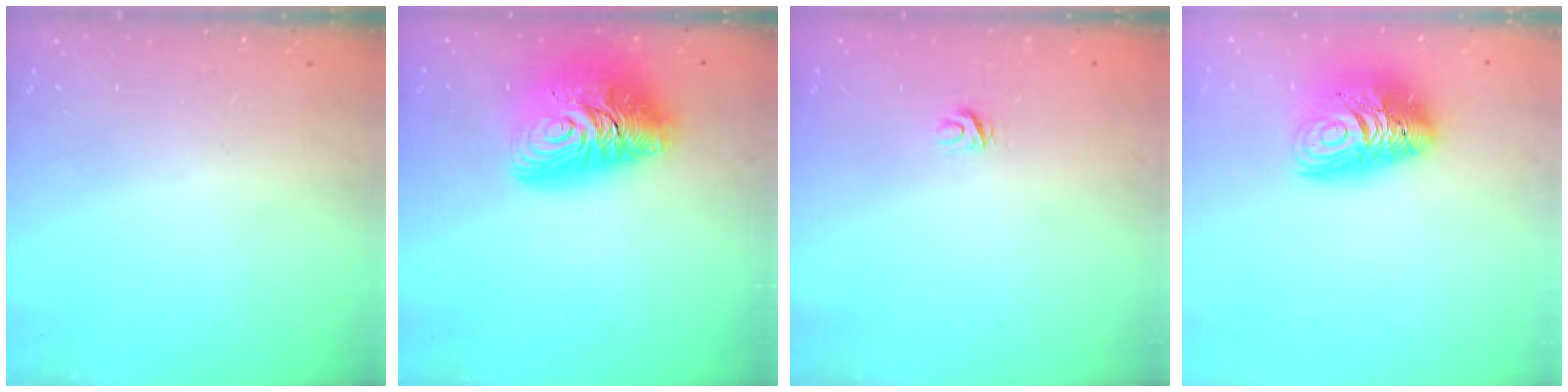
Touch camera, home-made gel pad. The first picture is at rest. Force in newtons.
{"total": 17.9, "press": 17.8, "slide": 1.7}
{"total": 4.3, "press": 4.3, "slide": 0.2}
{"total": 12.7, "press": 12.6, "slide": 1.3}